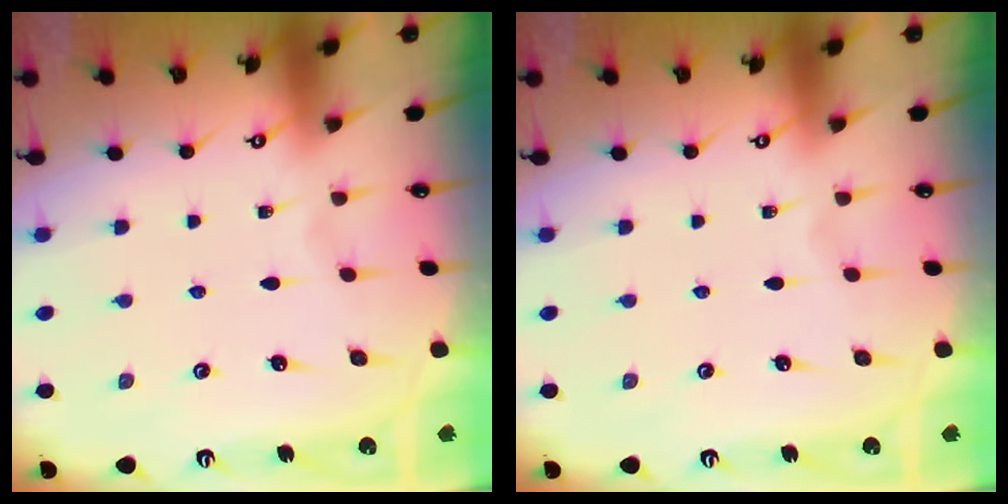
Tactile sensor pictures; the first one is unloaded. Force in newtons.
{"total": 0.0}